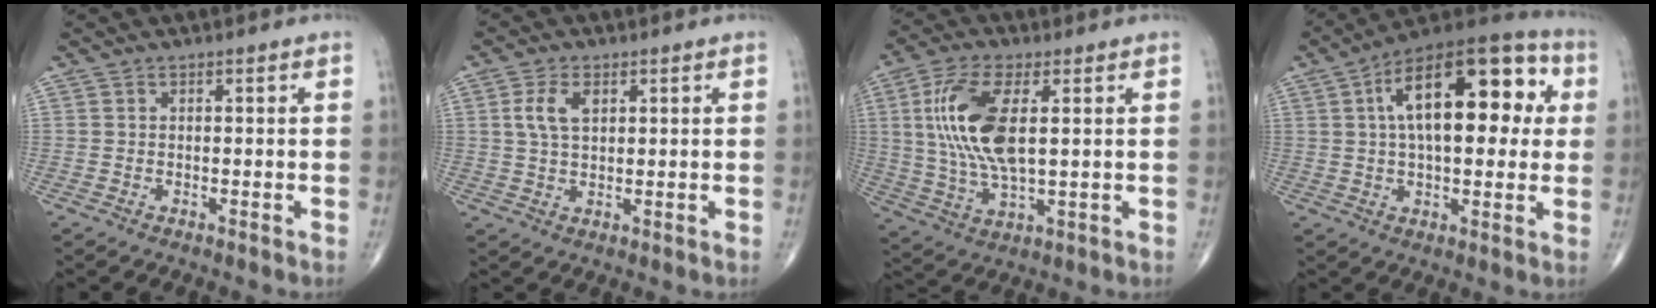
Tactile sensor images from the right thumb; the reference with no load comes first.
{"total": 5.1, "force": [1.6, 2.8, 3.9], "torque": [-0.078, 0.001, 0.030]}
{"total": 14.6, "force": [2.7, 5.9, 13.0], "torque": [-0.276, -0.007, 0.055]}
{"total": 22.1, "force": [5.0, 10.5, 18.9], "torque": [-0.263, 0.025, 0.065]}